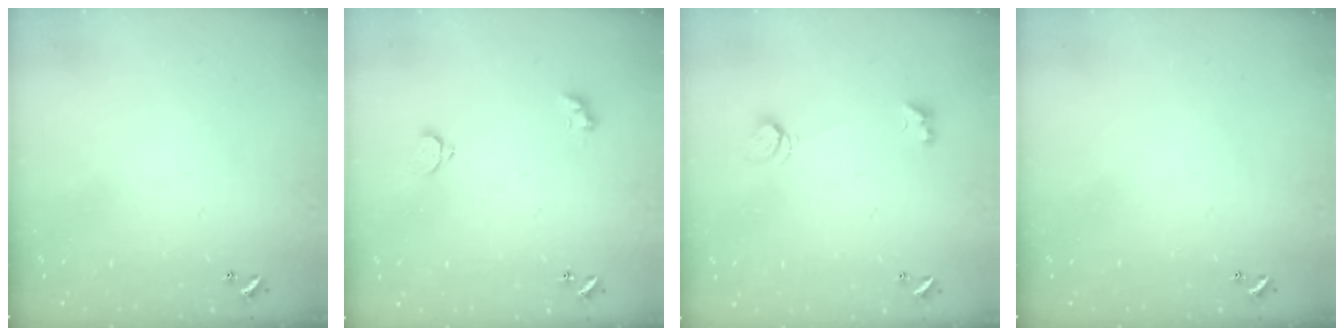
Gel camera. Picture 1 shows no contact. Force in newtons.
{"total": 2.5, "press": 2.4, "slide": 0.5}
{"total": 2.5, "press": 2.4, "slide": 0.6}
{"total": 0.0}